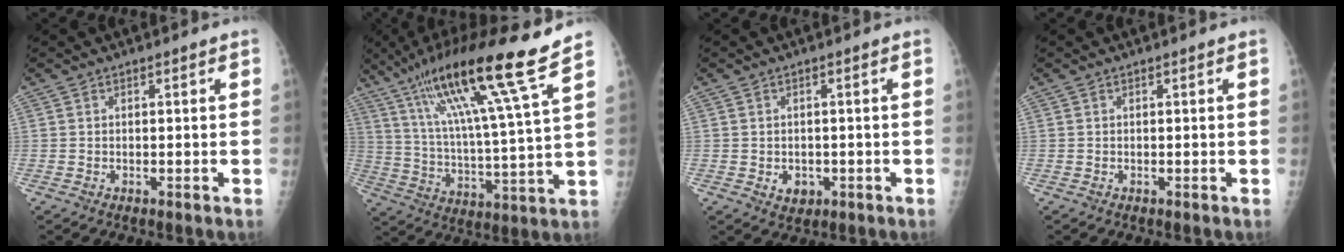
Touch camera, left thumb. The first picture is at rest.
{"total": 19.9, "force": [12.4, 0.3, 15.5], "torque": [-0.259, -0.045, 0.211]}
{"total": 3.1, "force": [-0.7, 2.5, 1.6], "torque": [-0.013, 0.000, 0.000]}
{"total": 0.0}